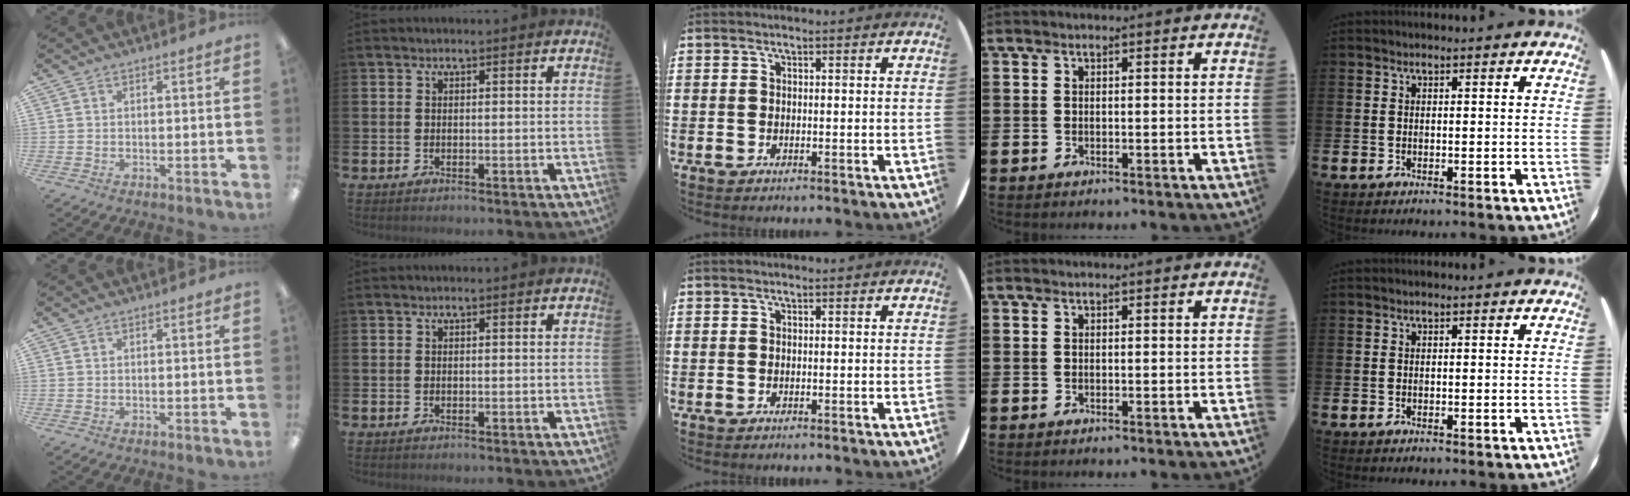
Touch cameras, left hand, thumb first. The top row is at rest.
{}